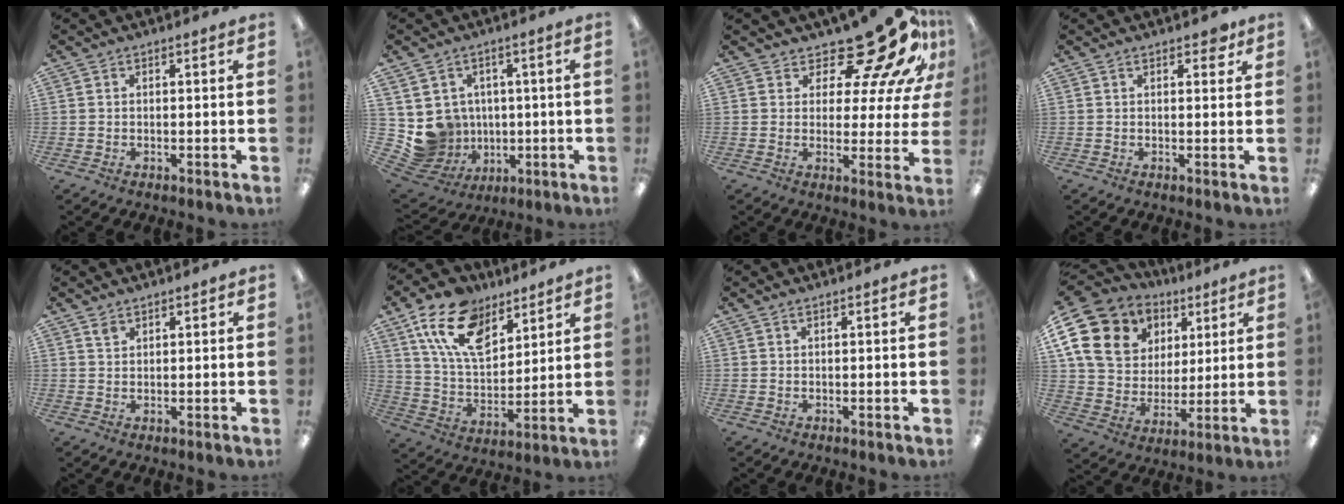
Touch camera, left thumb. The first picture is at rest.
{"total": 8.3, "force": [0.8, 8.2, 0.8], "torque": [-0.054, -0.020, 0.027]}
{"total": 16.6, "force": [13.0, 5.4, 8.7], "torque": [-0.116, -0.113, 0.213]}
{"total": 2.5, "force": [1.3, 1.2, 1.7], "torque": [-0.018, -0.005, 0.019]}
{"total": 1.5, "force": [1.2, 0.9, 0.2], "torque": [0.004, -0.008, 0.022]}
{"total": 16.6, "force": [9.6, 9.6, 9.5], "torque": [-0.183, -0.028, 0.180]}
{"total": 0.0}
{"total": 17.3, "force": [7.6, 13.8, 7.2], "torque": [-0.149, -0.034, 0.149]}